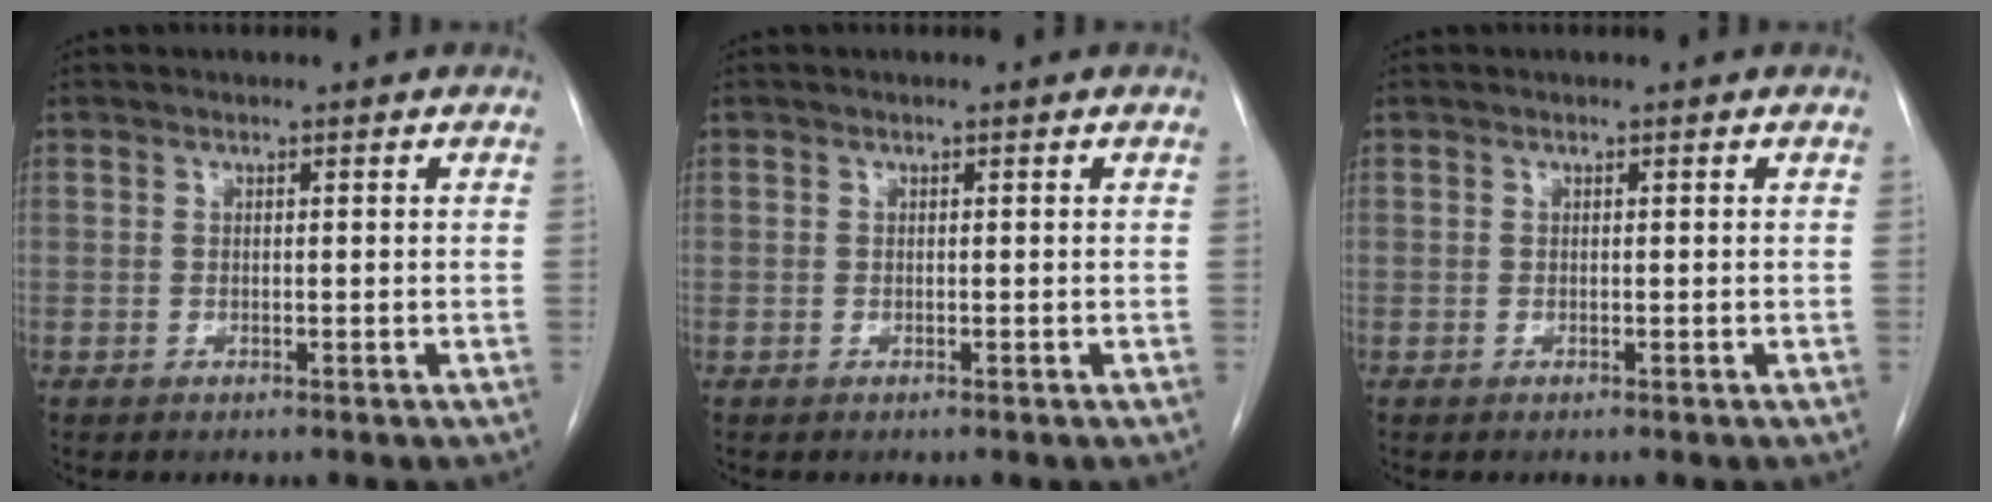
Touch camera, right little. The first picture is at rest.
{"total": 0.0}
{"total": 0.0}